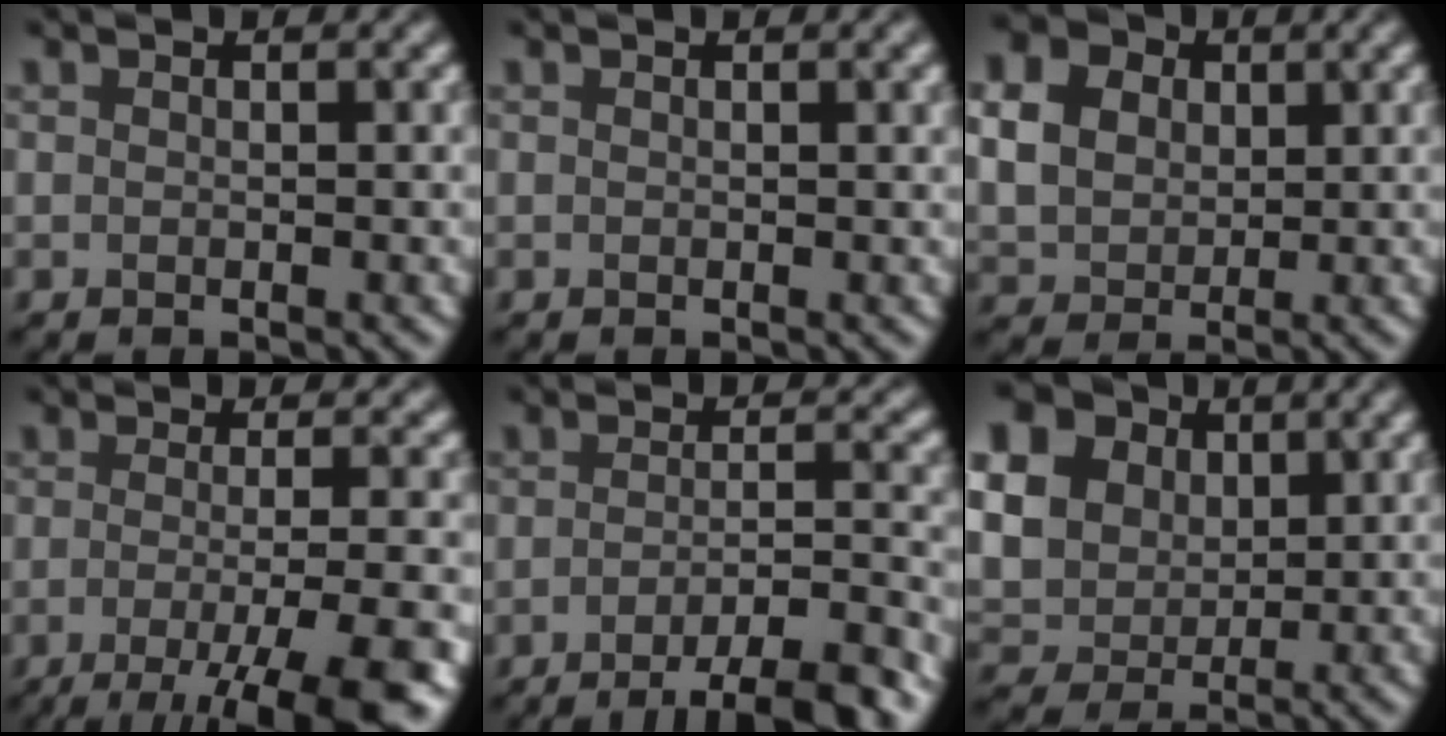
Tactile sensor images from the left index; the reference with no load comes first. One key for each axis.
{"total": 0.6, "fx": 0.3, "fy": 0.1, "fz": 0.5, "tx": -0.008, "ty": 0.001, "tz": 0.006}
{"total": 8.1, "fx": 2.6, "fy": 6.3, "fz": 4.3, "tx": -0.117, "ty": 0.024, "tz": 0.045}
{"total": 9.6, "fx": -4.6, "fy": 2.5, "fz": 8.1, "tx": -0.101, "ty": -0.008, "tz": -0.065}
{"total": 7.1, "fx": -4.9, "fy": 1.3, "fz": 5.0, "tx": -0.069, "ty": 0.006, "tz": -0.072}
{"total": 16.0, "fx": 5.4, "fy": 13.3, "fz": 7.0, "tx": -0.200, "ty": 0.020, "tz": 0.085}